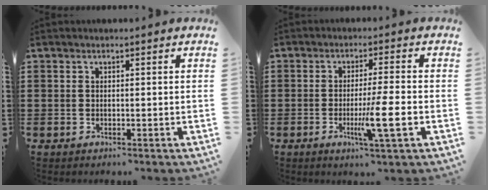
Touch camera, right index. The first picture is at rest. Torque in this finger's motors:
{"motor_torque": [1.78, -0.36, 0.38, 0.13]}